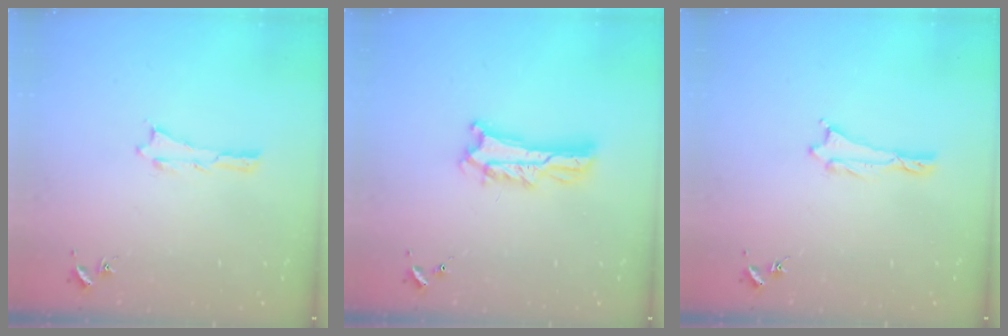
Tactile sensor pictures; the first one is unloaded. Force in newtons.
{"total": 4.9, "press": 4.8, "slide": 0.5}
{"total": 0.5, "press": 0.5, "slide": 0.2}